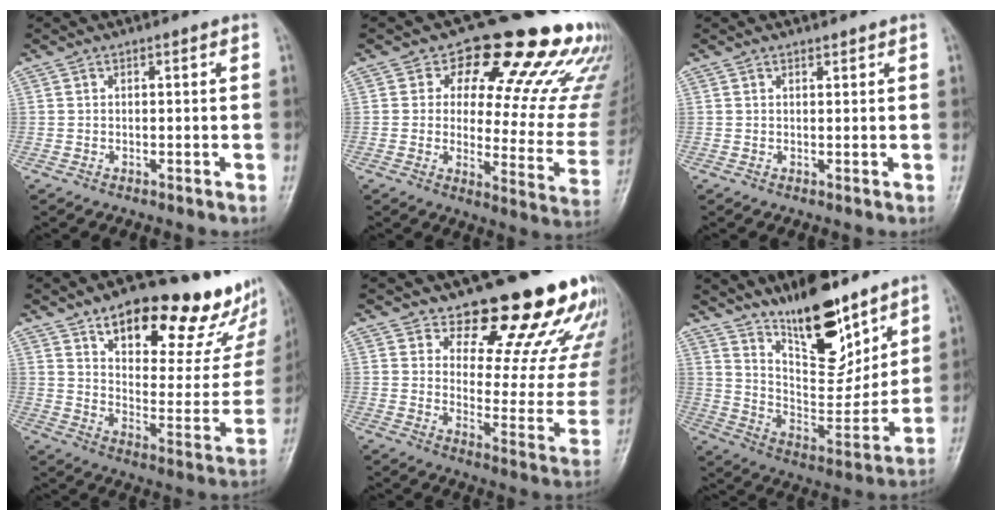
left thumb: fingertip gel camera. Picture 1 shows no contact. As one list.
[{"total": 22.7, "force": [15.2, 9.6, 13.9], "torque": [-0.121, -0.081, 0.180]}, {"total": 0.7, "force": [0.6, 0.3, 0.1], "torque": [-0.004, -0.006, 0.010]}, {"total": 27.0, "force": [17.1, 11.1, 17.7], "torque": [-0.192, -0.067, 0.245]}, {"total": 20.6, "force": [16.4, 7.6, 9.8], "torque": [-0.070, -0.124, 0.206]}, {"total": 18.2, "force": [13.0, 6.7, 10.8], "torque": [-0.121, -0.091, 0.228]}]